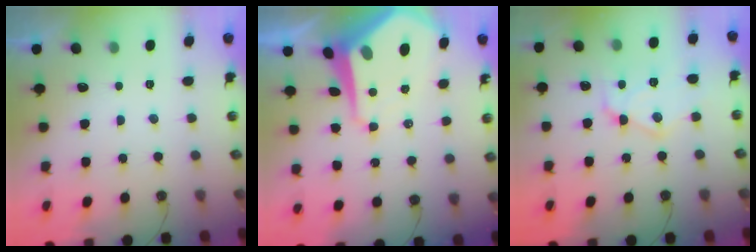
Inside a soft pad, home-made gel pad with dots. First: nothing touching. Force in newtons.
{"total": 11.8, "press": 11.8, "slide": 1.2}
{"total": 14.7, "press": 14.6, "slide": 1.3}